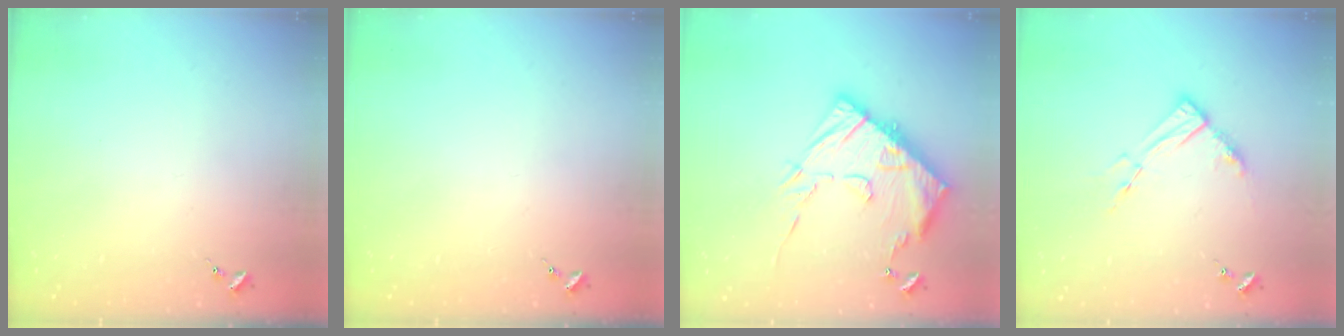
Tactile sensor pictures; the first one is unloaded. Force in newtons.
{"total": 0.0}
{"total": 17.0, "press": 16.9, "slide": 1.5}
{"total": 8.9, "press": 8.9, "slide": 0.8}